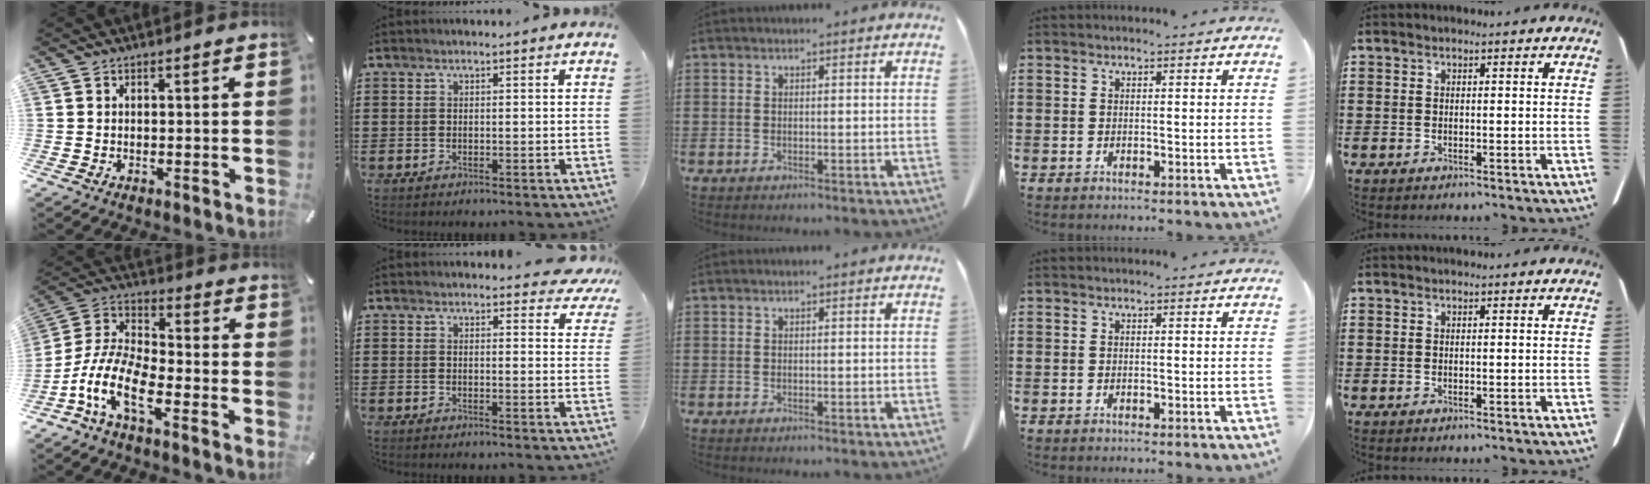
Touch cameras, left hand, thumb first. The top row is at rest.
{"thumb": {"total": 12.7, "force": [-7.3, 5.3, 9.0], "torque": [-0.212, 0.002, -0.145]}, "index": {"total": 2.6, "force": [2.4, 0.5, 0.6], "torque": [-0.004, -0.011, 0.042]}}